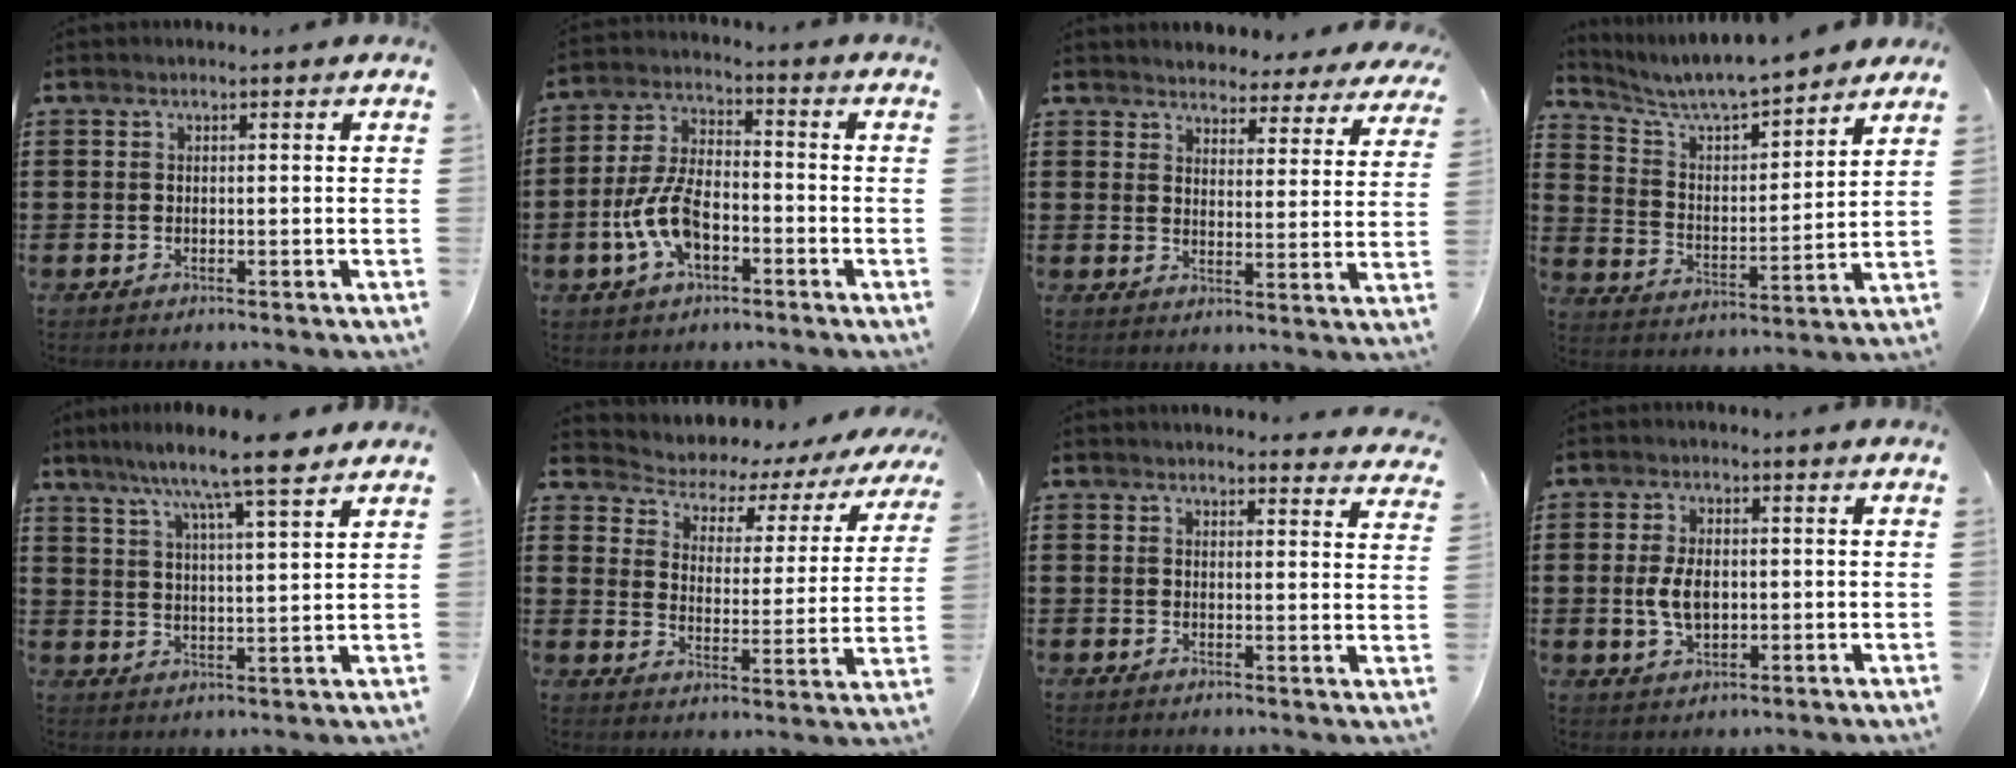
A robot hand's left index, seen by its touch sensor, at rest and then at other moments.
{"total": 9.3, "force": [-3.5, 4.8, 7.2], "torque": [-0.172, 0.000, -0.071]}
{"total": 4.0, "force": [3.9, 0.5, -0.2], "torque": [-0.011, -0.025, 0.067]}
{"total": 6.6, "force": [6.2, 0.6, 2.2], "torque": [-0.071, -0.041, 0.103]}
{"total": 8.4, "force": [6.8, 0.2, 5.0], "torque": [-0.109, -0.030, 0.112]}
{"total": 3.4, "force": [3.1, 1.3, 0.6], "torque": [-0.037, -0.030, 0.042]}
{"total": 2.8, "force": [2.7, 0.4, 0.0], "torque": [0.000, -0.014, 0.050]}
{"total": 5.4, "force": [-0.2, 3.1, 4.4], "torque": [-0.091, 0.000, -0.009]}